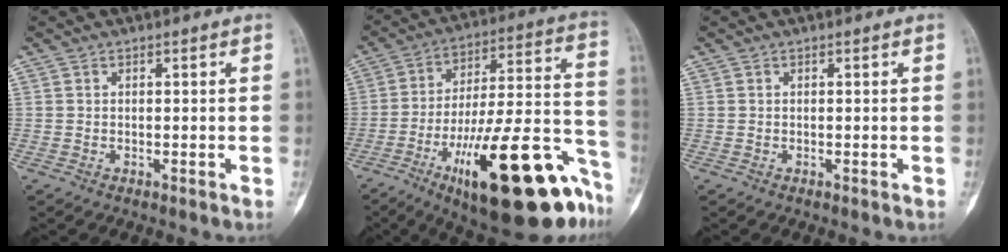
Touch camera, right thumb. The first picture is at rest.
{"total": 30.2, "force": [-15.2, 8.8, 24.5], "torque": [-0.304, 0.077, -0.229]}
{"total": 0.0}